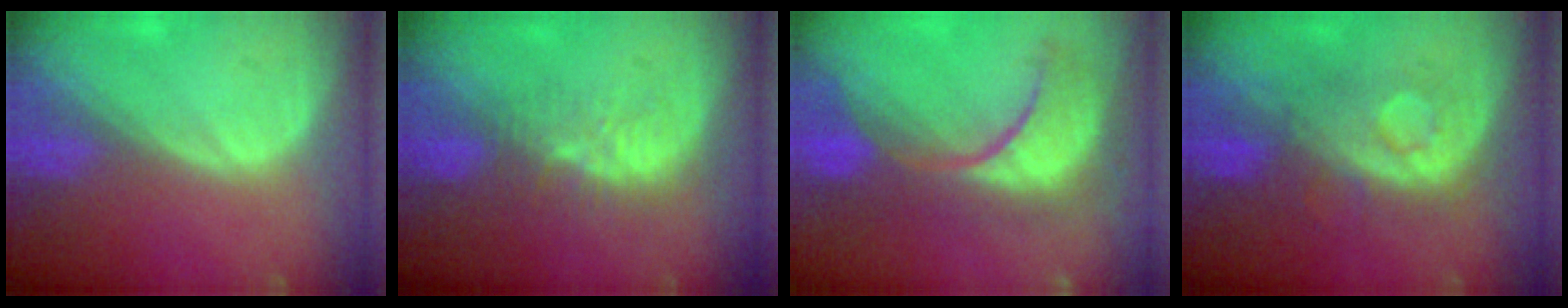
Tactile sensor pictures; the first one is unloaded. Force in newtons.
{"total": 5.7, "press": 5.3, "slide": 2.0}
{"total": 10.7, "press": 10.1, "slide": 3.7}
{"total": 7.9, "press": 7.9, "slide": 0.1}